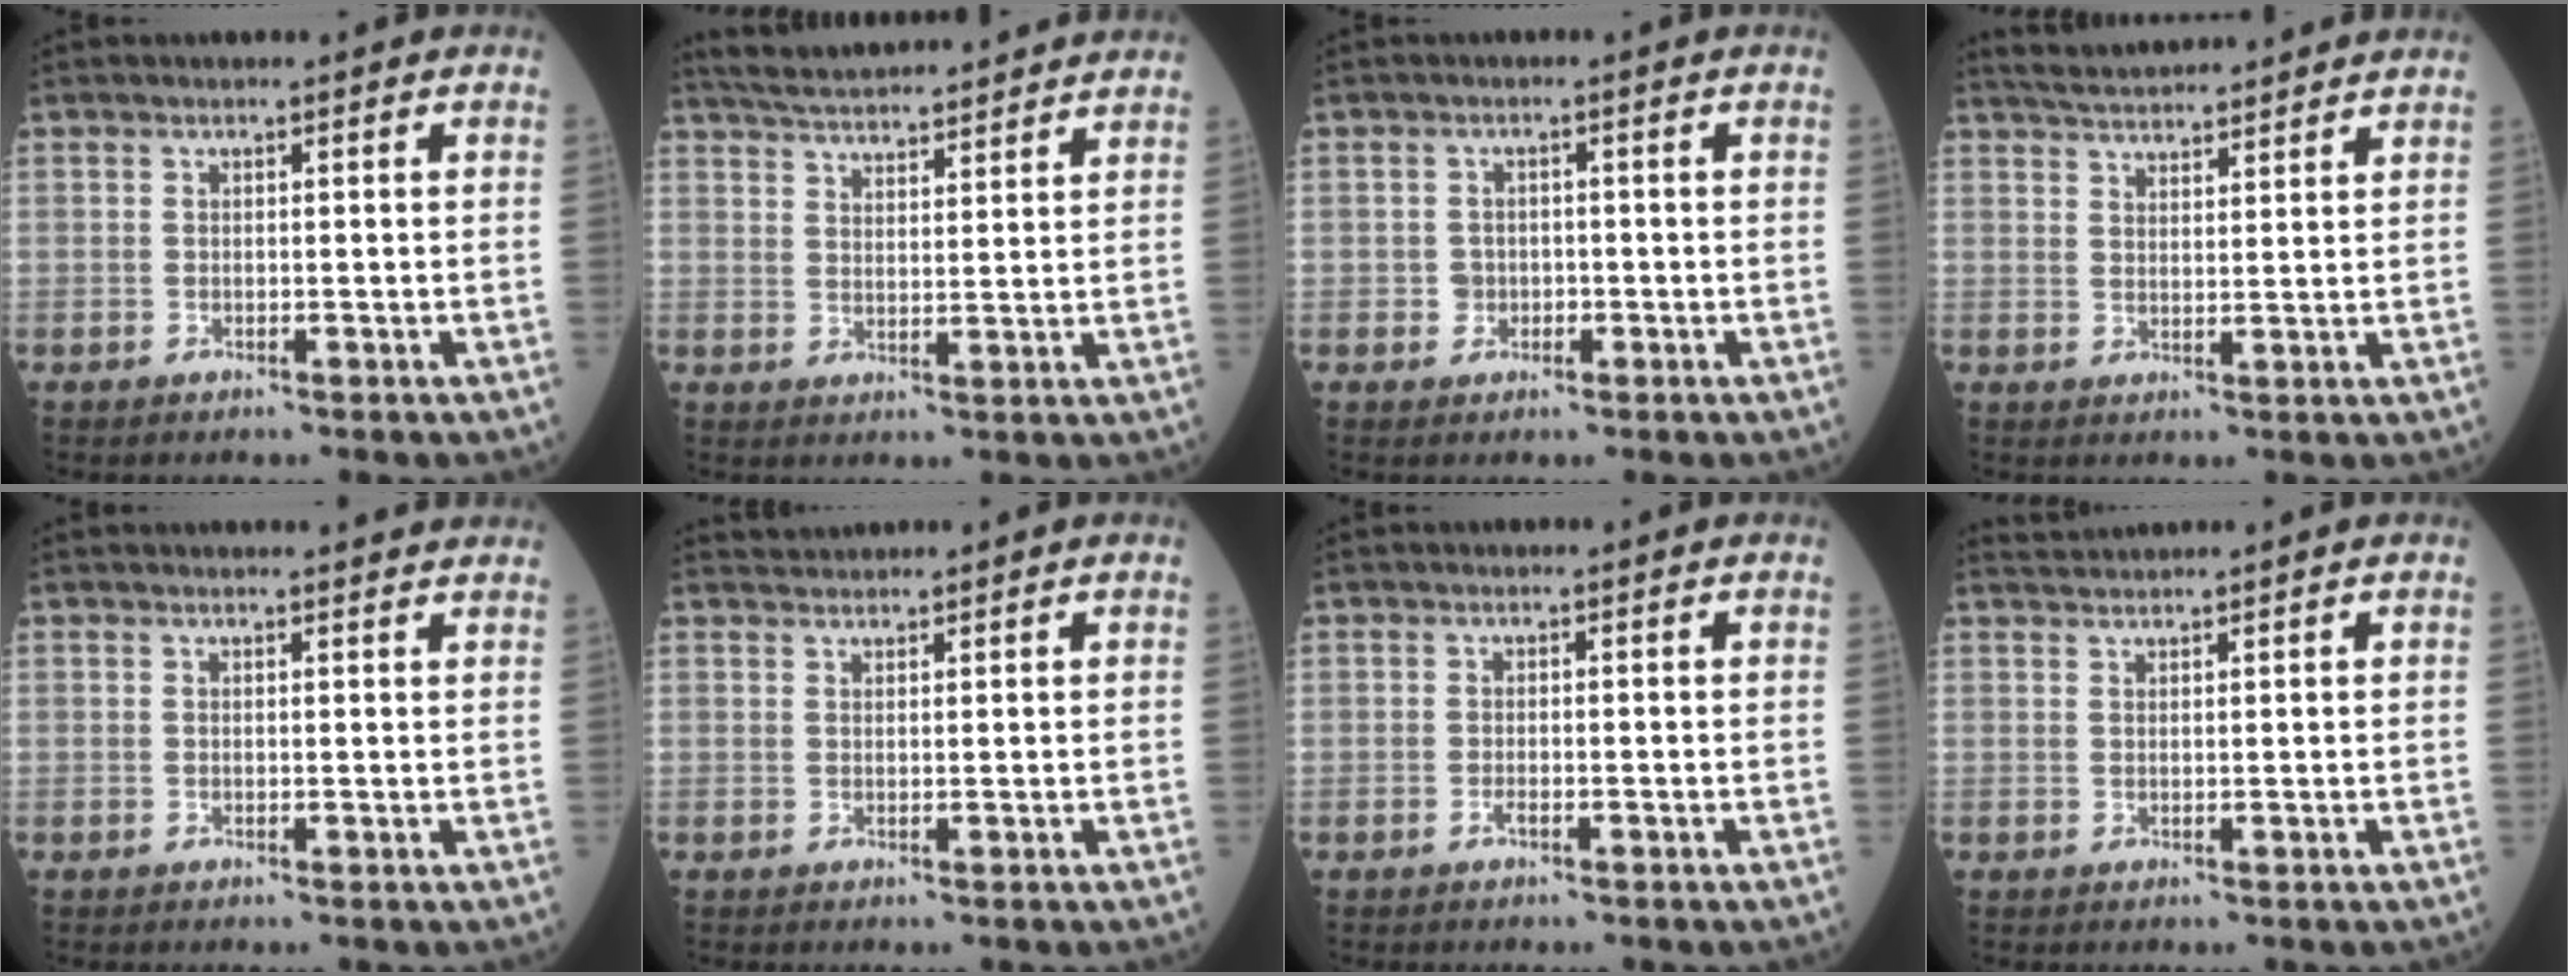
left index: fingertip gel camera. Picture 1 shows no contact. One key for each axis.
{"total": 15.7, "fx": 14.8, "fy": 1.5, "fz": 5.2, "tx": -0.093, "ty": 0.036, "tz": 0.216}
{"total": 1.9, "fx": -0.6, "fy": 1.8, "fz": 0.4, "tx": -0.004, "ty": 0.007, "tz": -0.008}
{"total": 11.2, "fx": 10.6, "fy": 1.0, "fz": 3.5, "tx": -0.065, "ty": 0.029, "tz": 0.156}
{"total": 4.4, "fx": 4.3, "fy": 0.3, "fz": 0.8, "tx": -0.011, "ty": 0.013, "tz": 0.040}
{"total": 1.6, "fx": 1.6, "fy": -0.1, "fz": -0.3, "tx": -0.006, "ty": 0.017, "tz": 0.037}
{"total": 0.6, "fx": -0.4, "fy": 0.1, "fz": 0.4, "tx": -0.010, "ty": 0.000, "tz": -0.006}
{"total": 1.9, "fx": 1.7, "fy": -0.7, "fz": -0.2, "tx": -0.003, "ty": 0.013, "tz": 0.046}